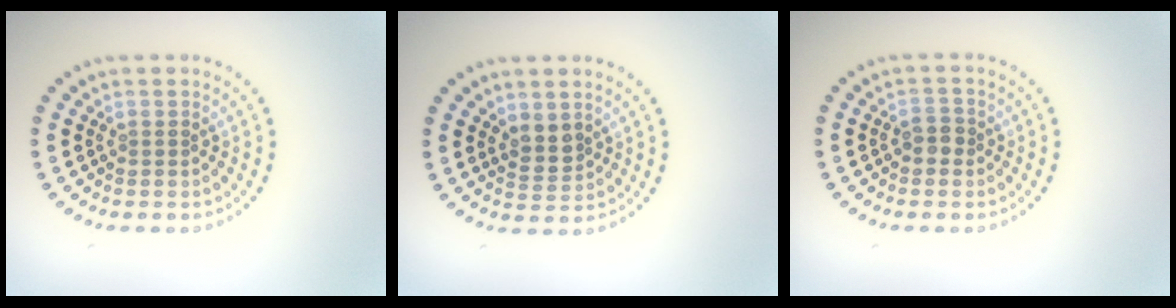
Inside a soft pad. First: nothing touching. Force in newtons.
{"total": 2.1, "press": 1.8, "slide": 1.0}
{"total": 1.4, "press": 1.4, "slide": 0.5}